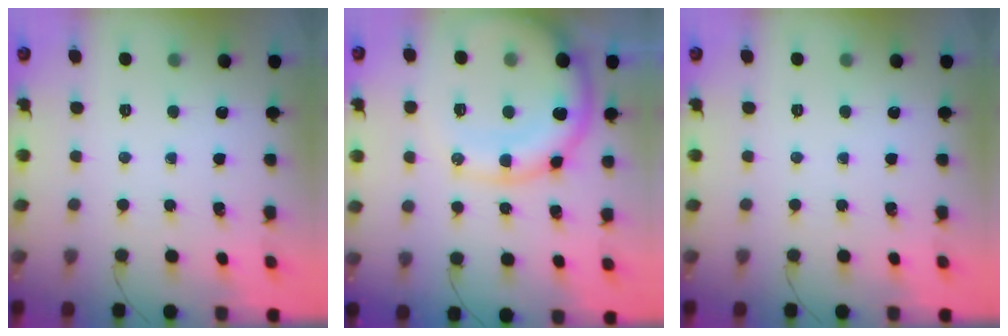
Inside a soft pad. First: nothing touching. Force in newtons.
{"total": 16.8, "press": 16.7, "slide": 1.4}
{"total": 0.0}